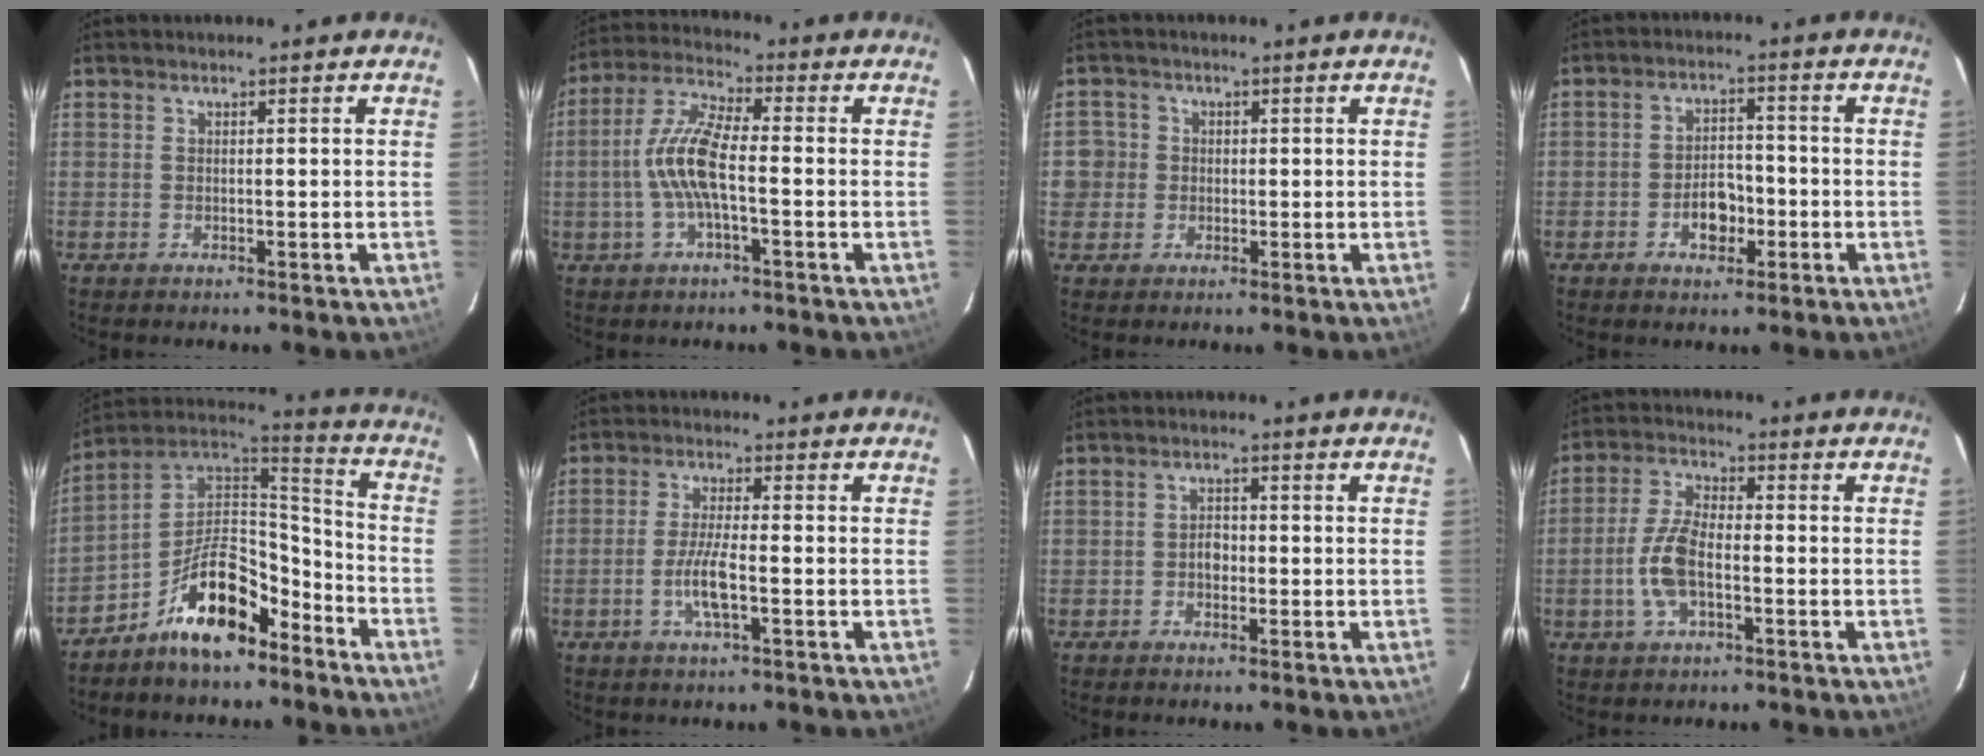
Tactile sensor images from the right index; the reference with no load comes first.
{"total": 9.4, "force": [-1.5, 2.3, 9.0], "torque": [-0.194, 0.011, -0.032]}
{"total": 4.2, "force": [-0.5, 4.1, 0.6], "torque": [0.002, 0.026, -0.004]}
{"total": 5.3, "force": [-2.3, 3.4, 3.3], "torque": [-0.059, 0.012, -0.031]}
{"total": 15.3, "force": [-9.1, 7.1, 10.1], "torque": [-0.194, 0.035, -0.157]}
{"total": 5.3, "force": [-1.9, 0.5, 4.9], "torque": [-0.097, -0.002, -0.037]}
{"total": 1.9, "force": [-0.6, 1.5, 1.0], "torque": [-0.016, 0.008, -0.012]}
{"total": 7.7, "force": [-2.2, 3.4, 6.6], "torque": [-0.140, 0.008, -0.042]}